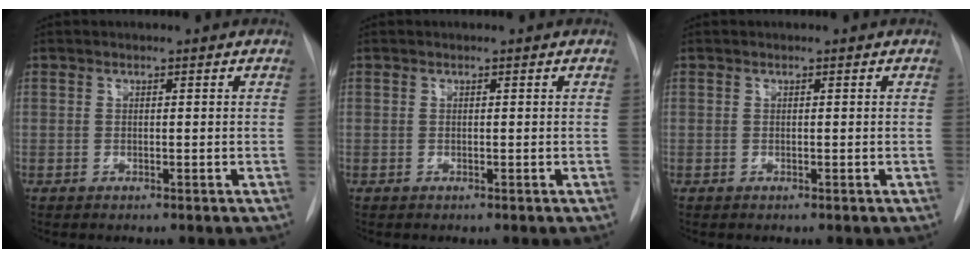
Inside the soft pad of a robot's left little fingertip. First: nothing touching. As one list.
[{"total": 0.0}, {"total": 0.0}]